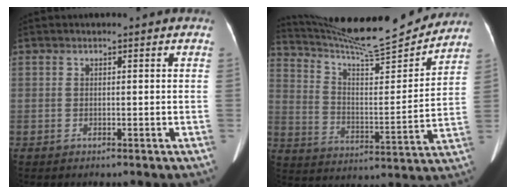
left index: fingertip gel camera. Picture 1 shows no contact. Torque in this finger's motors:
{"motor_torque": [0.72, -1.42, 0.06, 0.15]}